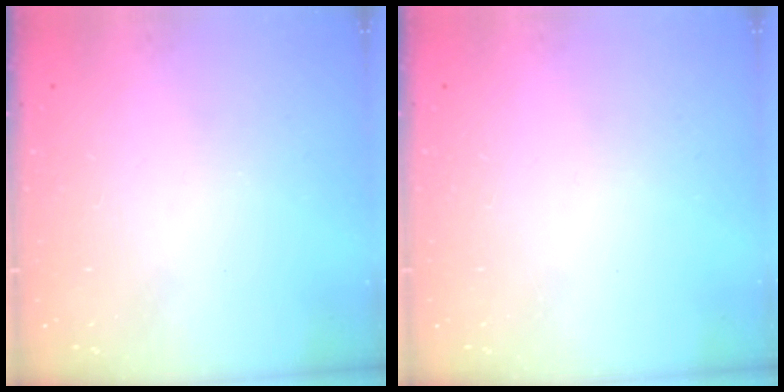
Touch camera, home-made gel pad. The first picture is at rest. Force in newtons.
{"total": 0.0}